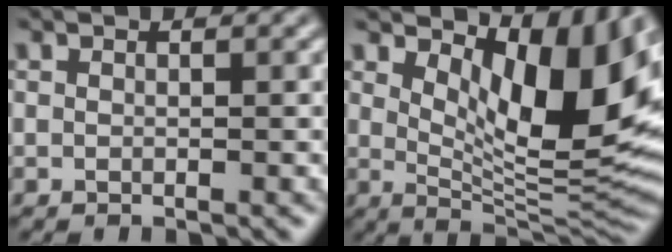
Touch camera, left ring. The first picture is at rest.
{"total": 10.8, "force": [3.7, 3.9, 9.3], "torque": [-0.135, -0.017, 0.068]}